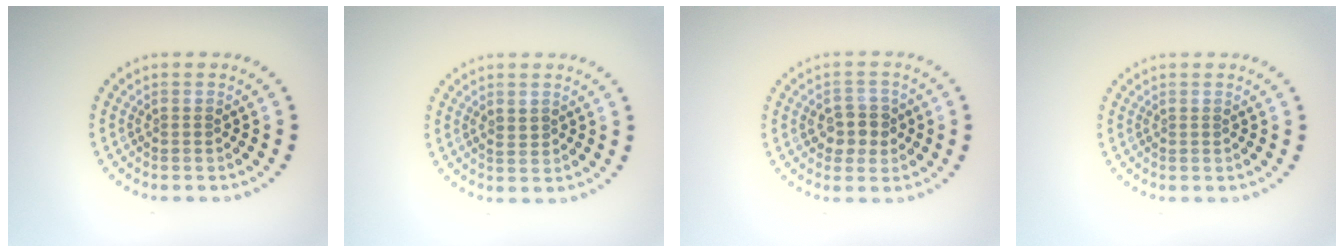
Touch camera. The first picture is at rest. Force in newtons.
{"total": 0.7, "press": 0.6, "slide": 0.4}
{"total": 2.8, "press": 2.8, "slide": 0.4}
{"total": 0.0}